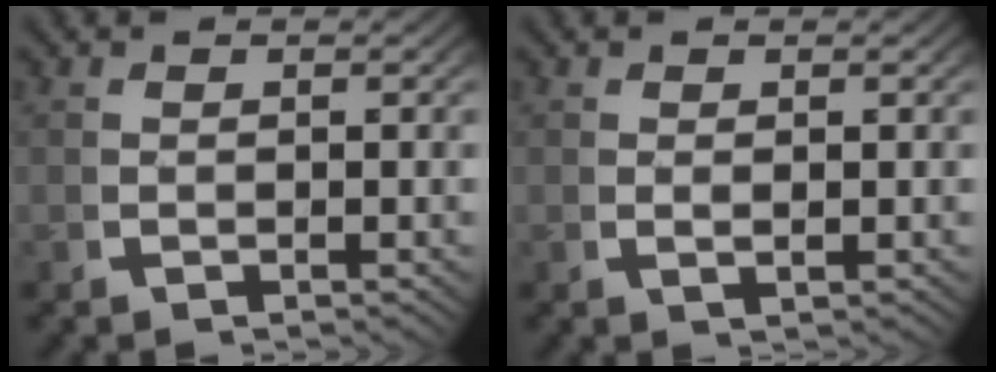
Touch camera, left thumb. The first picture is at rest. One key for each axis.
{"total": 0.7, "fx": 0.4, "fy": 0.1, "fz": 0.6, "tx": -0.019, "ty": -0.005, "tz": 0.012}